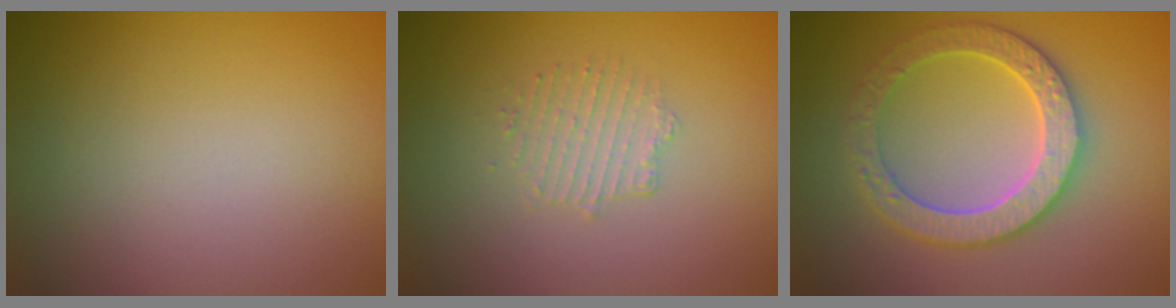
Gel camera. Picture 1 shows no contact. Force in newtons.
{"total": 1.6, "press": 0.9, "slide": 1.3}
{"total": 4.3, "press": 4.2, "slide": 1.1}